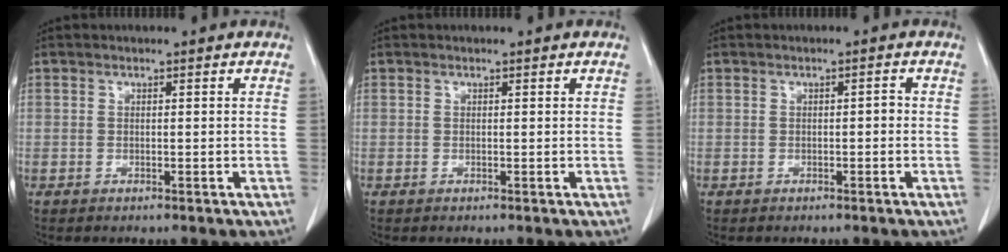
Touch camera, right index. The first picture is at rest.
{"total": 0.0}
{"total": 0.9, "force": [-0.2, 0.4, 0.8], "torque": [-0.011, 0.004, -0.002]}